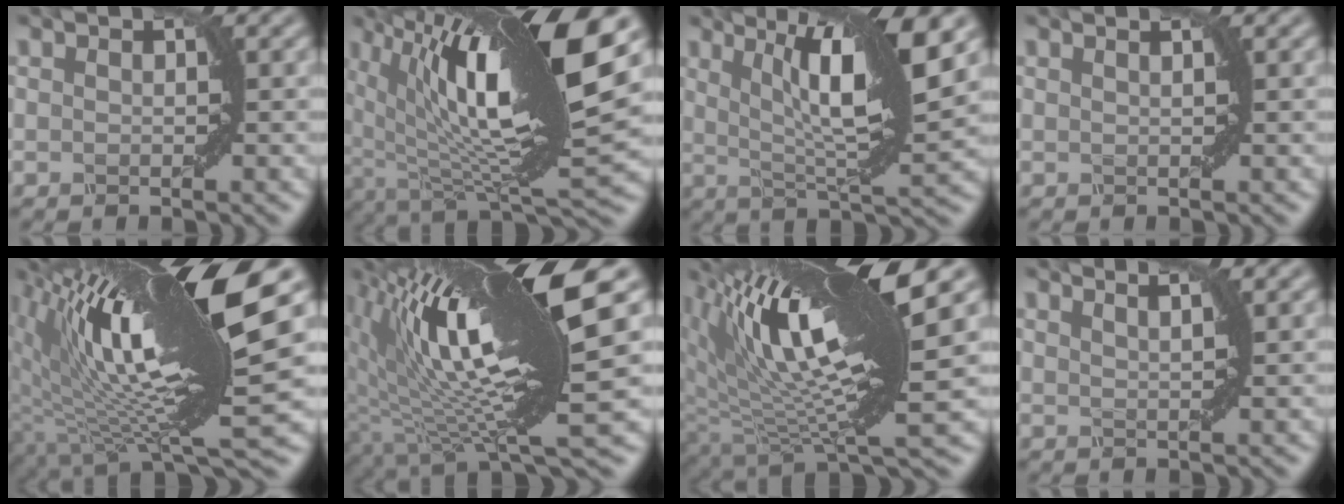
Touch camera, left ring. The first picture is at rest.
{"total": 17.2, "force": [4.0, 5.4, 15.9], "torque": [-0.283, 0.010, 0.074]}
{"total": 9.5, "force": [3.6, 1.9, 8.6], "torque": [-0.134, 0.002, 0.068]}
{"total": 1.7, "force": [1.0, 0.8, 1.1], "torque": [0.001, -0.004, -0.009]}
{"total": 17.2, "force": [3.2, 4.6, 16.3], "torque": [-0.284, 0.000, 0.061]}
{"total": 15.7, "force": [3.6, 3.9, 14.7], "torque": [-0.250, 0.007, 0.073]}
{"total": 15.1, "force": [4.9, 4.2, 13.7], "torque": [-0.235, 0.009, 0.091]}
{"total": 3.2, "force": [2.3, 1.3, 1.9], "torque": [-0.007, 0.015, 0.002]}